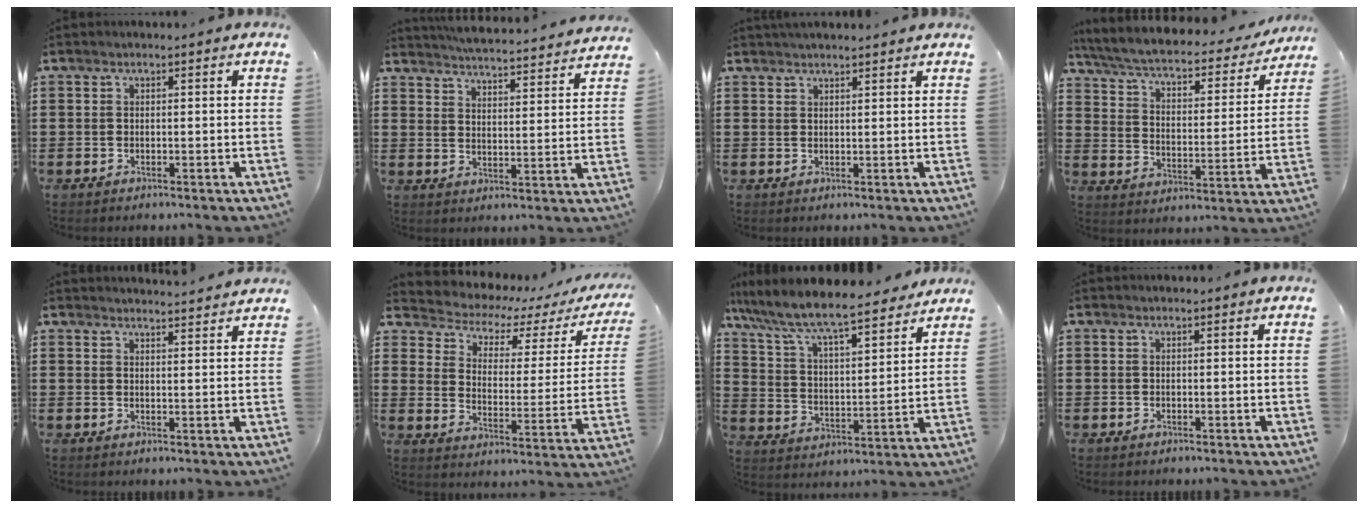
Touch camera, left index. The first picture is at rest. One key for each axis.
{"total": 4.3, "fx": 4.3, "fy": -0.7, "fz": 0.2, "tx": -0.028, "ty": -0.039, "tz": 0.069}
{"total": 1.8, "fx": 1.8, "fy": 0.1, "fz": 0.2, "tx": -0.007, "ty": 0.000, "tz": 0.035}
{"total": 4.7, "fx": 3.9, "fy": 0.7, "fz": 2.5, "tx": -0.068, "ty": -0.031, "tz": 0.059}
{"total": 2.6, "fx": 2.6, "fy": -0.3, "fz": 0.0, "tx": -0.007, "ty": -0.010, "tz": 0.049}
{"total": 3.4, "fx": 2.9, "fy": 1.5, "fz": 1.0, "tx": -0.044, "ty": -0.026, "tz": 0.040}
{"total": 7.7, "fx": 7.2, "fy": 0.6, "fz": 2.9, "tx": -0.089, "ty": -0.051, "tz": 0.118}
{"total": 0.0}